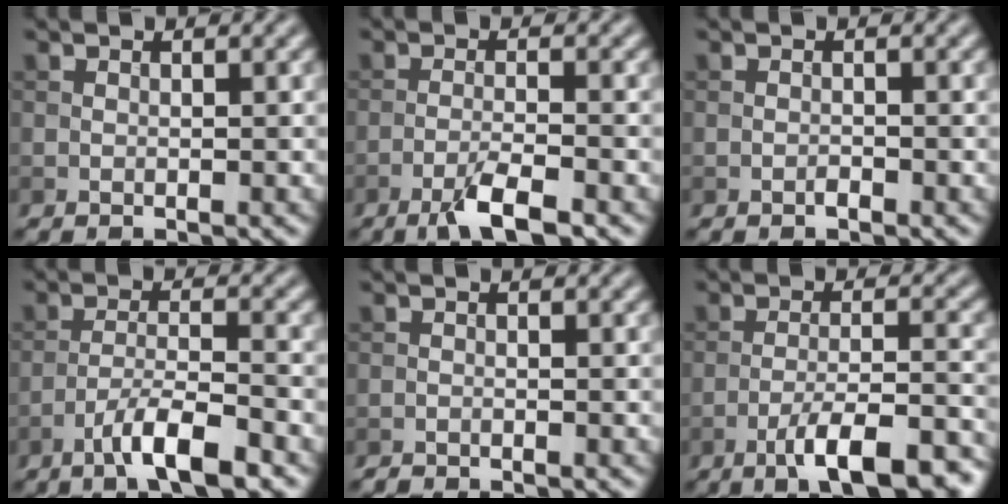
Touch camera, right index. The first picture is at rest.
{"total": 3.9, "force": [-2.5, 0.6, 2.9], "torque": [-0.054, 0.001, -0.053]}
{"total": 0.5, "force": [-0.4, 0.2, 0.3], "torque": [-0.004, 0.002, -0.009]}
{"total": 5.5, "force": [-3.6, 1.0, 4.0], "torque": [-0.070, 0.005, -0.068]}
{"total": 0.8, "force": [-0.8, 0.1, 0.0], "torque": [0.002, -0.001, -0.017]}
{"total": 8.3, "force": [-5.3, 1.9, 6.2], "torque": [-0.094, 0.003, -0.082]}